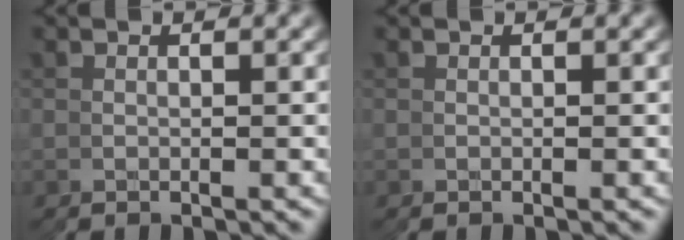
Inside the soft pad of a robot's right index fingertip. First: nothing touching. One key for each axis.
{"total": 0.0}